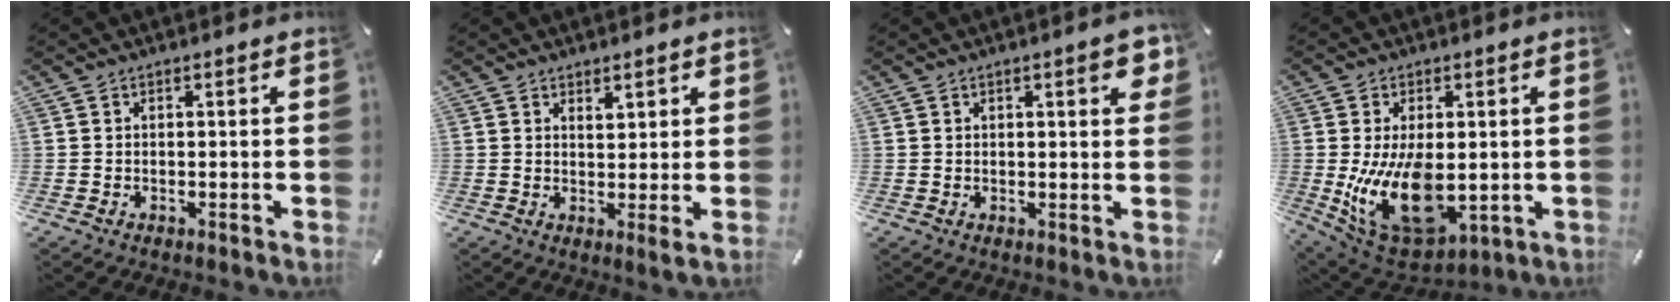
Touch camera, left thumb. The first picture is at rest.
{"total": 2.3, "force": [1.7, 0.3, 1.5], "torque": [-0.025, -0.013, 0.030]}
{"total": 4.5, "force": [1.9, 1.7, 3.7], "torque": [-0.050, -0.003, 0.027]}
{"total": 16.7, "force": [-1.0, 10.3, 13.0], "torque": [-0.246, -0.018, -0.007]}